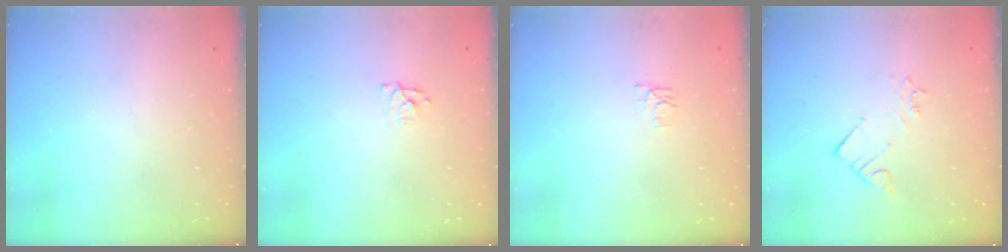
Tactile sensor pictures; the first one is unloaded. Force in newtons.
{"total": 4.9, "press": 4.9, "slide": 0.5}
{"total": 4.4, "press": 4.4, "slide": 0.7}
{"total": 2.6, "press": 2.6, "slide": 0.2}